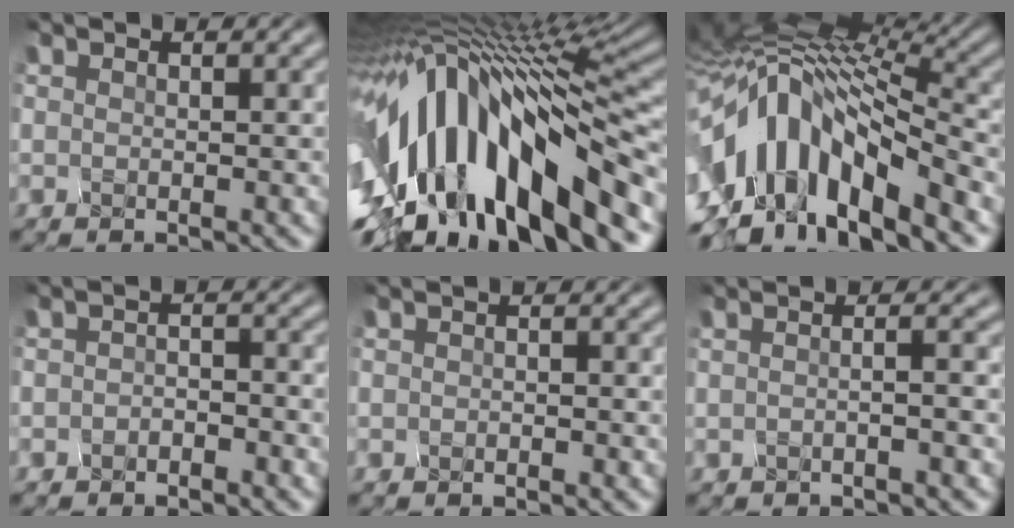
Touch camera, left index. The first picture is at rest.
{"total": 15.5, "force": [-4.3, 6.2, 13.6], "torque": [-0.240, 0.022, -0.077]}
{"total": 13.0, "force": [-5.2, 6.1, 10.3], "torque": [-0.187, 0.019, -0.105]}
{"total": 1.7, "force": [-1.3, 0.8, 0.8], "torque": [-0.013, 0.001, -0.028]}
{"total": 0.6, "force": [-0.4, 0.2, 0.3], "torque": [-0.004, 0.004, -0.009]}
{"total": 4.0, "force": [0.3, 2.0, 3.4], "torque": [-0.015, 0.023, -0.037]}